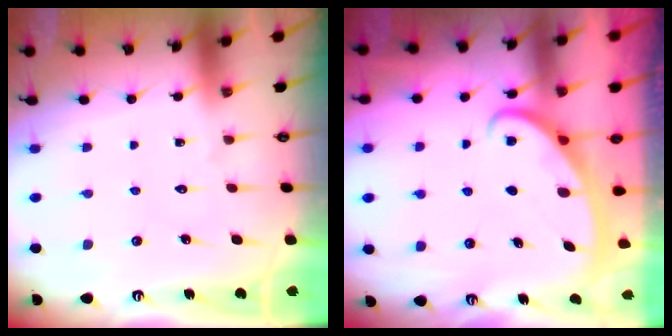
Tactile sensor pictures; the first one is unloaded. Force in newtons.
{"total": 2.8, "press": 2.8, "slide": 0.4}